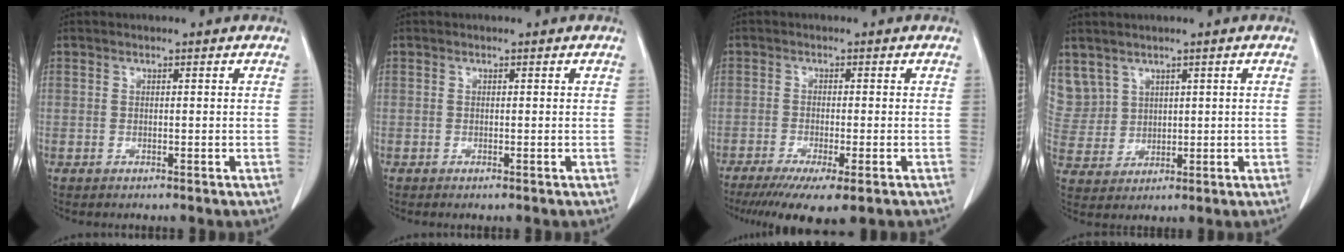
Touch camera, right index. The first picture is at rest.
{"total": 0.0}
{"total": 9.9, "force": [-6.9, 1.4, 7.0], "torque": [-0.102, -0.022, -0.105]}
{"total": 8.1, "force": [4.5, 6.7, 1.0], "torque": [-0.044, 0.024, 0.115]}